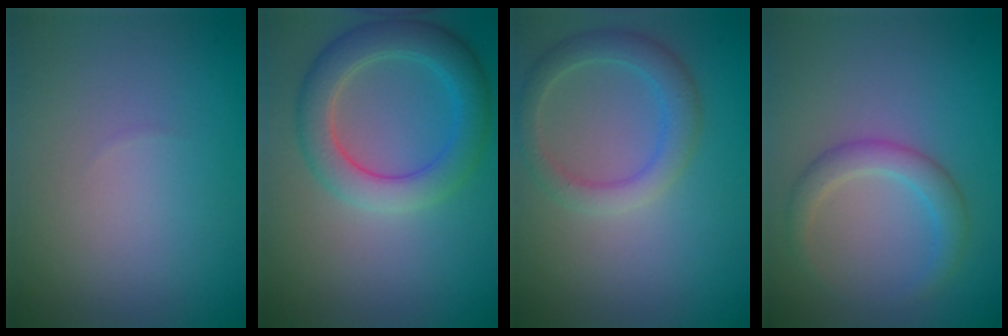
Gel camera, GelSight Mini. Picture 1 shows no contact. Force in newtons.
{"total": 5.2, "press": 5.2, "slide": 0.2}
{"total": 3.1, "press": 3.1, "slide": 0.1}
{"total": 2.8, "press": 2.8, "slide": 0.1}